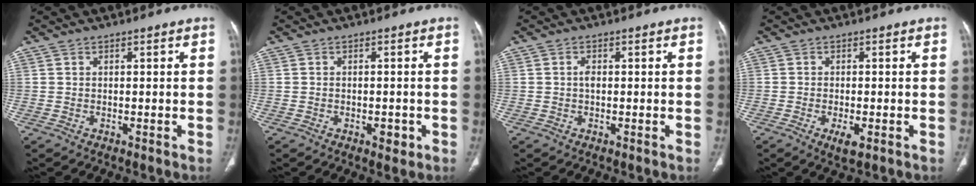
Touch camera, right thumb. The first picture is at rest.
{"total": 2.2, "force": [-0.9, 1.2, 1.7], "torque": [-0.018, 0.002, -0.008]}
{"total": 1.2, "force": [0.0, 0.7, 1.0], "torque": [-0.016, 0.002, -0.005]}
{"total": 3.5, "force": [-1.4, 1.3, 2.9], "torque": [-0.052, -0.005, -0.019]}